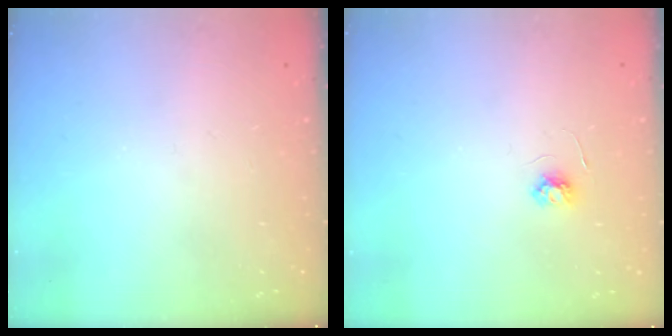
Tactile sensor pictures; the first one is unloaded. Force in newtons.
{"total": 3.6, "press": 3.6, "slide": 0.5}